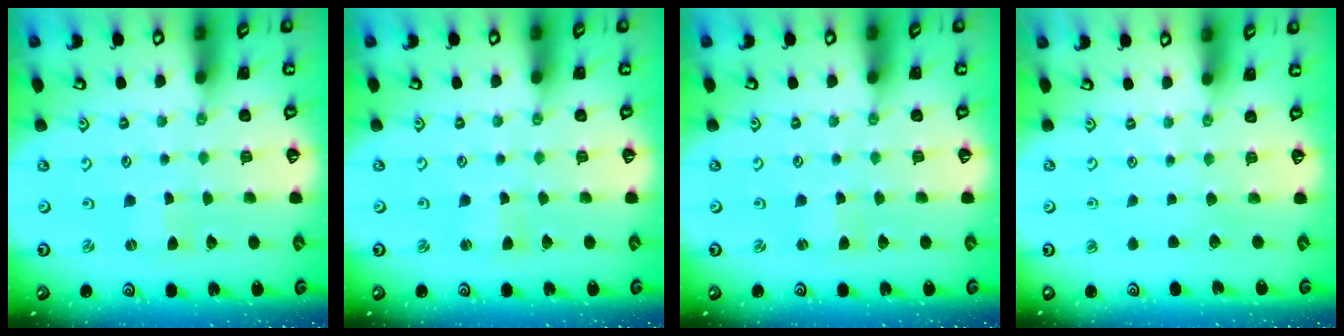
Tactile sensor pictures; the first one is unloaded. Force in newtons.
{"total": 1.8, "press": 1.8, "slide": 0.3}
{"total": 0.9, "press": 0.8, "slide": 0.1}
{"total": 0.0}